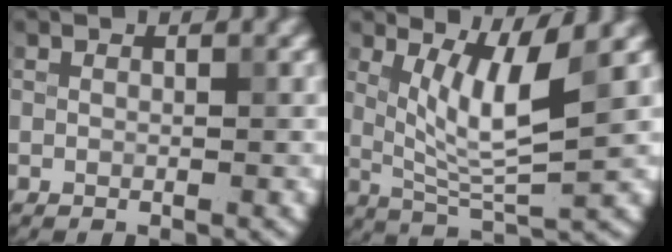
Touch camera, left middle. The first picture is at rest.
{"total": 5.7, "force": [1.8, 1.2, 5.3], "torque": [-0.097, -0.012, 0.039]}